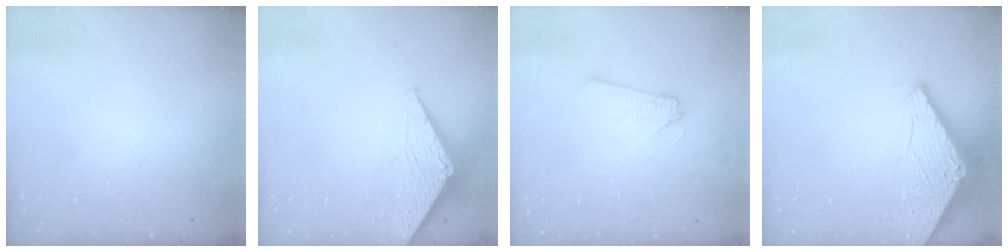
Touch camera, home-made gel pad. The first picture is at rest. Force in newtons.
{"total": 3.0, "press": 2.9, "slide": 0.3}
{"total": 3.0, "press": 3.0, "slide": 0.4}
{"total": 2.9, "press": 2.9, "slide": 0.2}